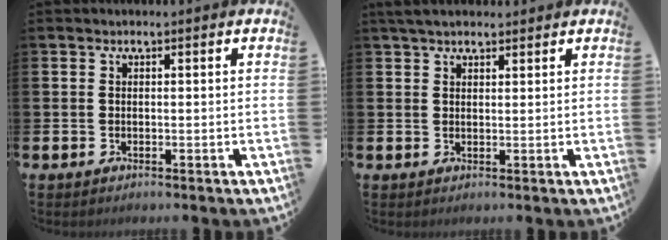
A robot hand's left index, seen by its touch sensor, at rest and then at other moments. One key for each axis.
{"total": 3.2, "fx": 2.8, "fy": 1.2, "fz": 1.2, "tx": -0.019, "ty": -0.003, "tz": 0.050}